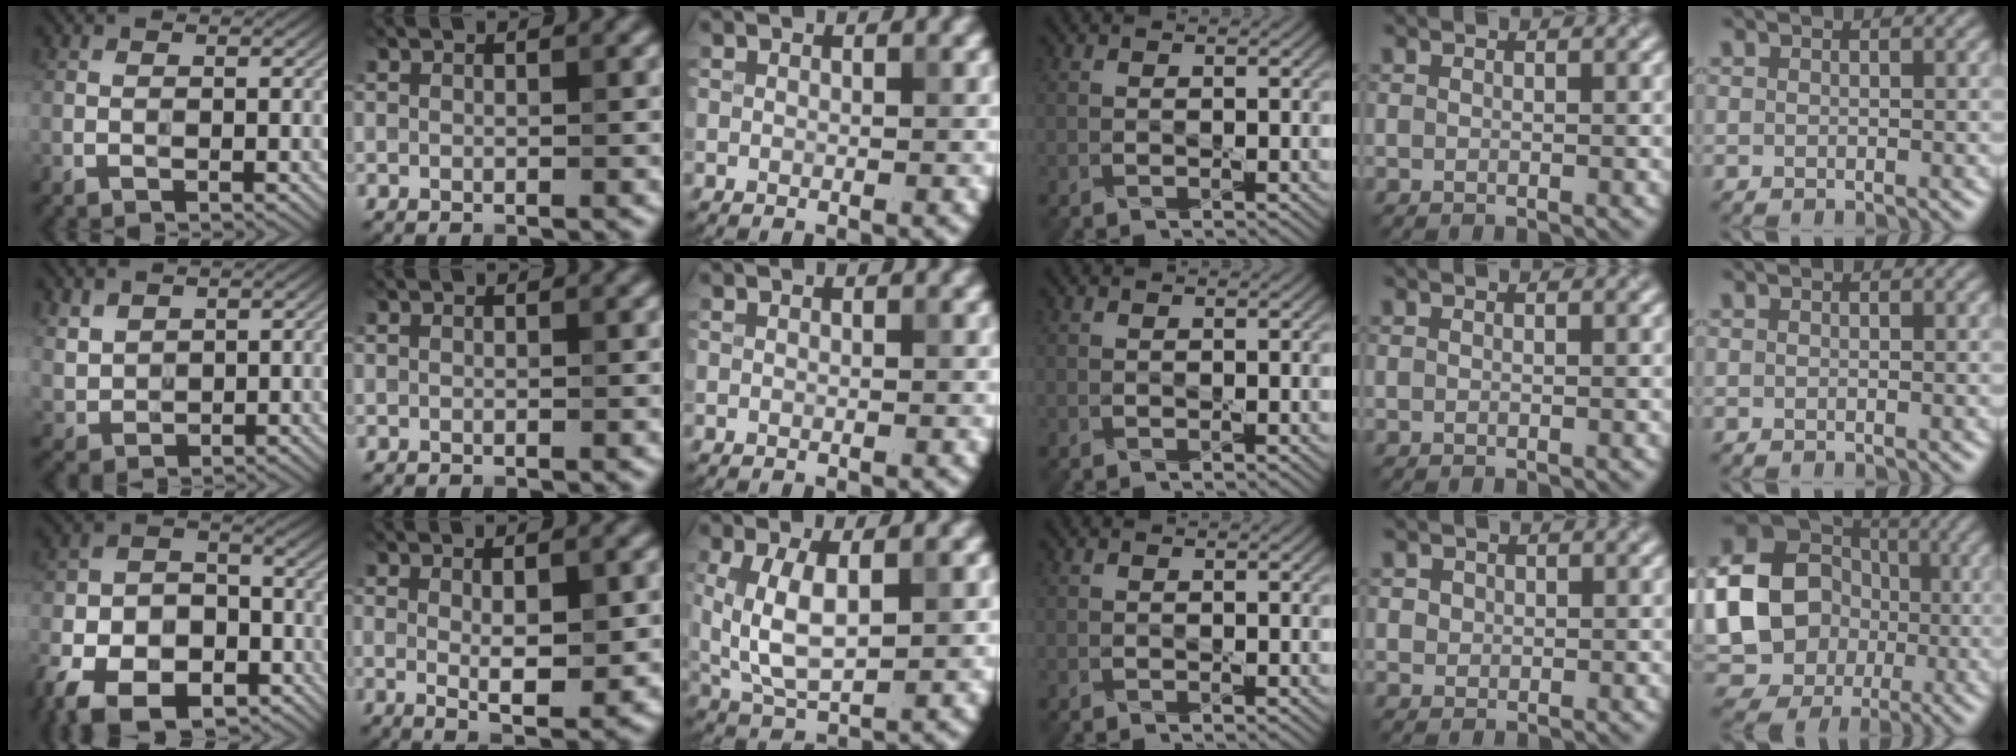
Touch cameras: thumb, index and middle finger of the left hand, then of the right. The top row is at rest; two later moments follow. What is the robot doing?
{"motion": "wipe", "object": "plastic plate"}